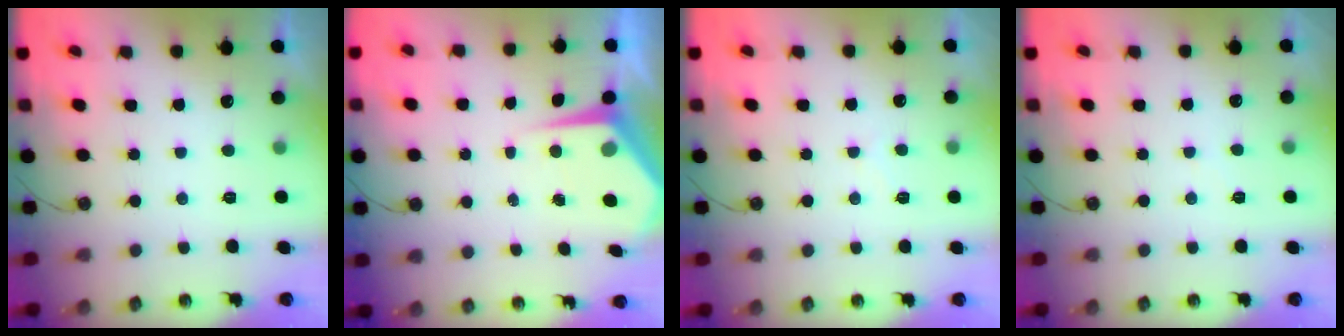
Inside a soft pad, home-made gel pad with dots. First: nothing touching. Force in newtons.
{"total": 5.5, "press": 5.5, "slide": 0.4}
{"total": 5.7, "press": 5.6, "slide": 0.7}
{"total": 2.4, "press": 2.4, "slide": 0.4}